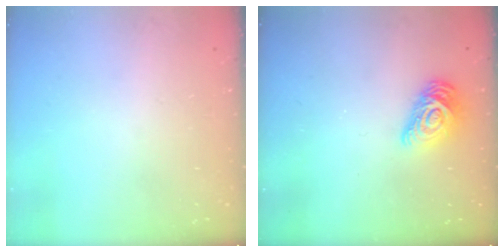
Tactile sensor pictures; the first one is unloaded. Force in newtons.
{"total": 11.3, "press": 11.3, "slide": 0.4}